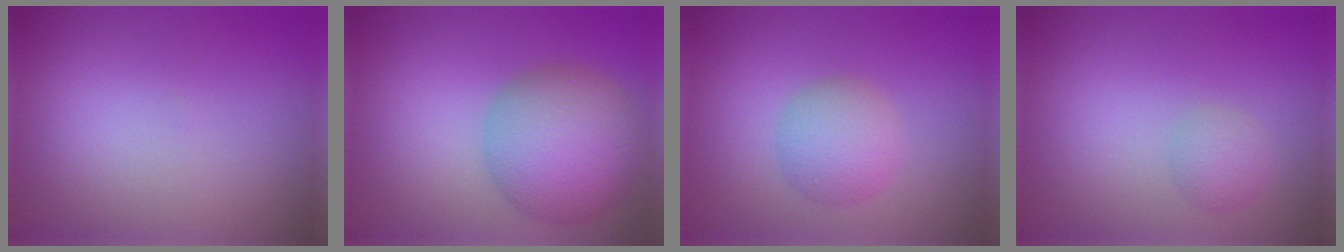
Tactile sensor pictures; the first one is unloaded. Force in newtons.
{"total": 8.1, "press": 8.1, "slide": 0.3}
{"total": 3.7, "press": 3.7, "slide": 0.1}
{"total": 1.7, "press": 1.7, "slide": 0.1}